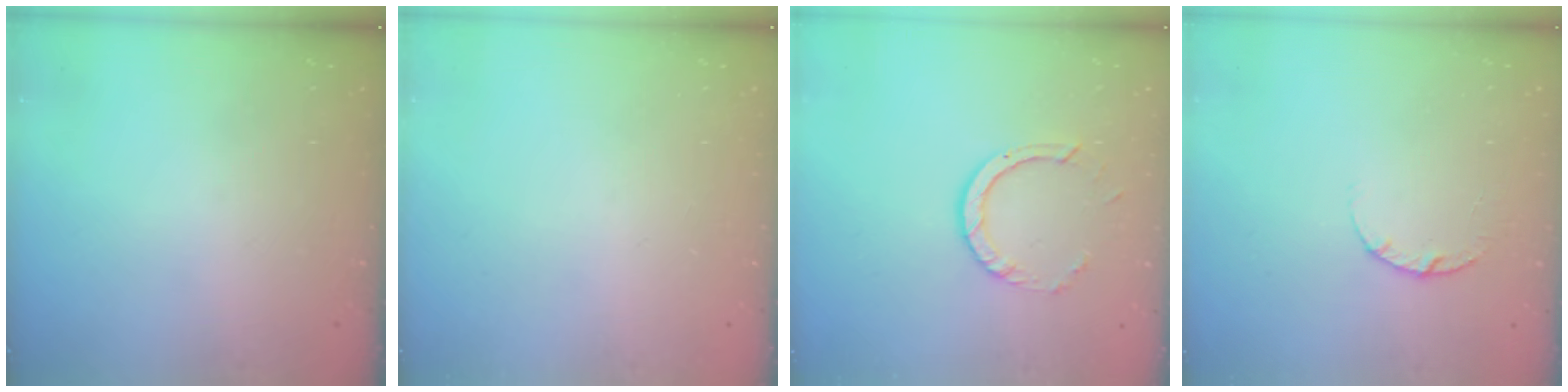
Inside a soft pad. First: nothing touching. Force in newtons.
{"total": 0.0}
{"total": 4.2, "press": 4.2, "slide": 0.3}
{"total": 3.6, "press": 3.6, "slide": 0.5}